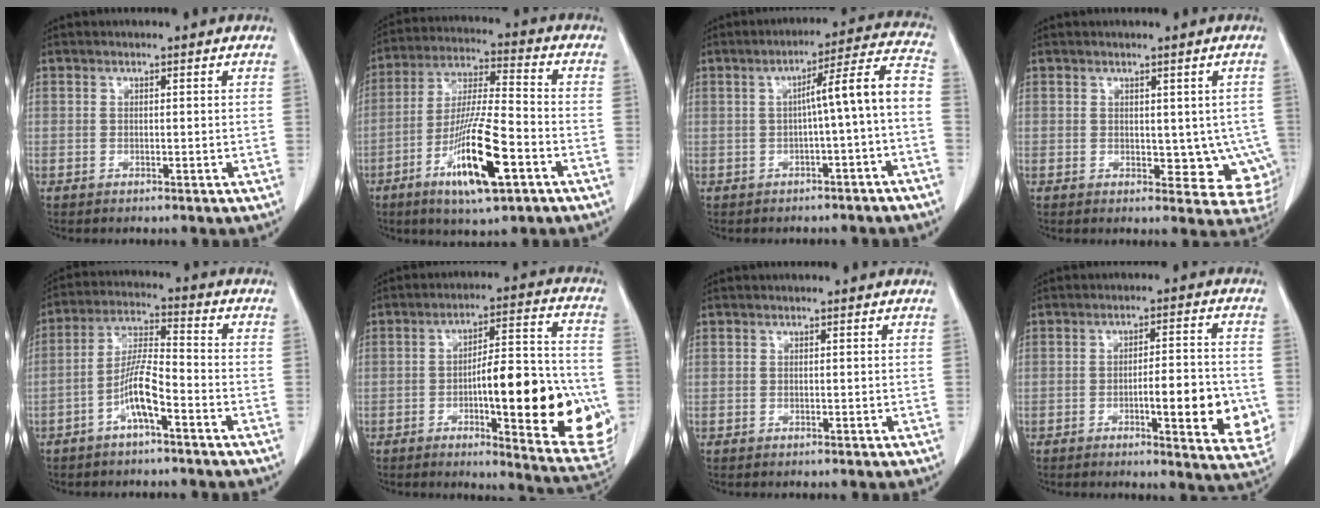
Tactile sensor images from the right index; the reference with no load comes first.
{"total": 14.5, "force": [-6.4, 1.7, 12.9], "torque": [-0.248, -0.019, -0.112]}
{"total": 8.9, "force": [-1.8, -0.4, 8.7], "torque": [-0.116, 0.030, -0.026]}
{"total": 7.0, "force": [-0.1, 4.5, 5.4], "torque": [-0.032, 0.001, 0.009]}
{"total": 7.3, "force": [-3.6, 0.9, 6.3], "torque": [-0.134, 0.012, -0.068]}
{"total": 22.2, "force": [-4.3, 4.4, 21.3], "torque": [-0.237, 0.014, -0.043]}
{"total": 0.0}
{"total": 11.6, "force": [-2.7, 2.4, 11.1], "torque": [-0.131, 0.000, -0.030]}